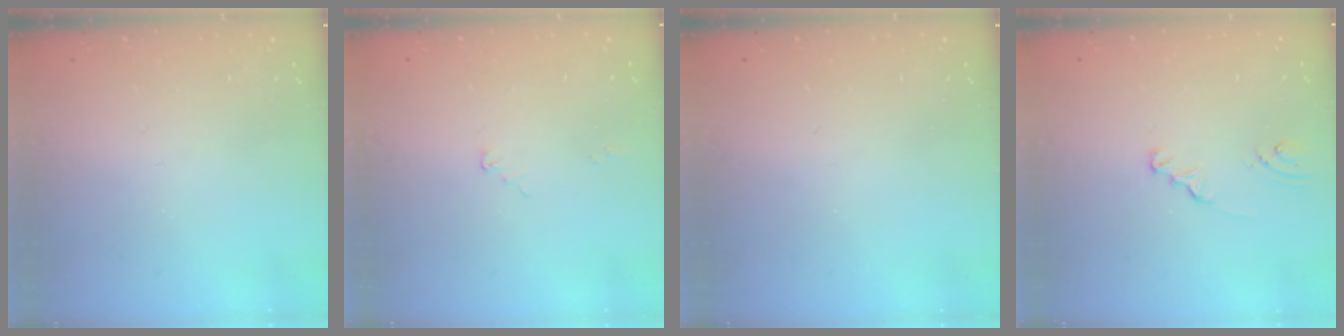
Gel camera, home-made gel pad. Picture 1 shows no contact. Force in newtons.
{"total": 2.1, "press": 2.1, "slide": 0.2}
{"total": 0.0}
{"total": 1.8, "press": 1.8, "slide": 0.2}